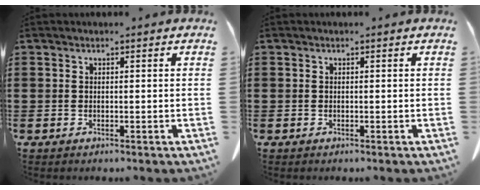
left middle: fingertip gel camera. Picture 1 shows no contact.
{"total": 0.0}